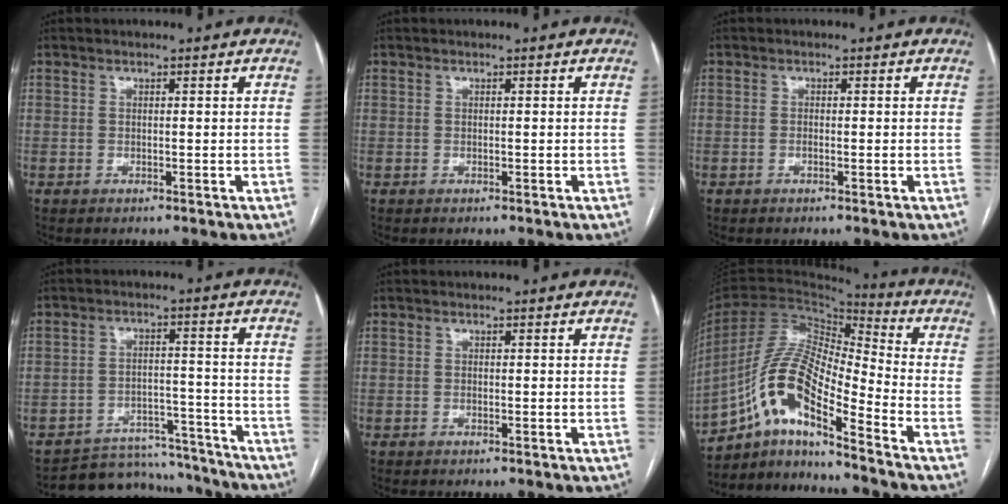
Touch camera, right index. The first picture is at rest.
{"total": 0.0}
{"total": 0.8, "force": [-0.3, 0.1, 0.7], "torque": [-0.011, 0.000, -0.003]}
{"total": 12.7, "force": [-12.0, 4.0, 0.4], "torque": [0.007, 0.033, -0.164]}
{"total": 0.9, "force": [0.1, 0.7, 0.6], "torque": [-0.007, 0.001, 0.001]}
{"total": 14.3, "force": [-8.1, 2.5, 11.5], "torque": [-0.234, 0.014, -0.147]}